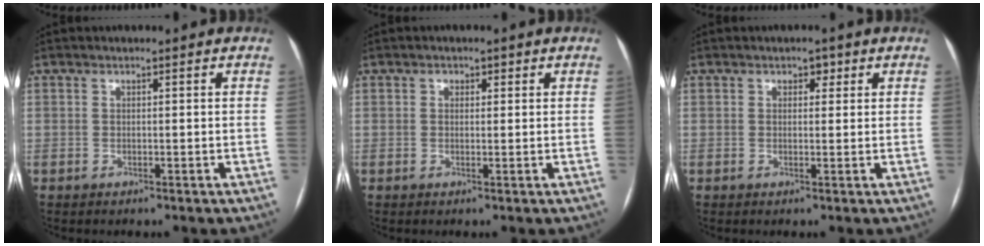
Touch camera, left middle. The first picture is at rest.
{"total": 1.3, "force": [0.6, 0.9, 0.7], "torque": [-0.011, 0.005, 0.008]}
{"total": 1.7, "force": [0.9, 1.1, 0.9], "torque": [-0.014, 0.008, 0.014]}